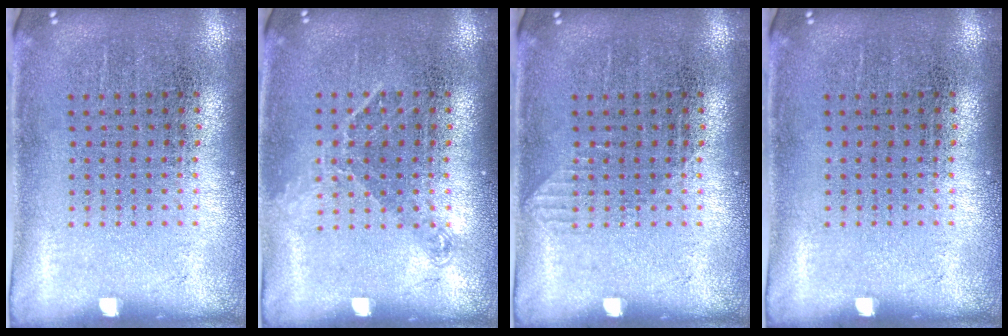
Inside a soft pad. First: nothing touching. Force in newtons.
{"total": 1.1, "press": 0.8, "slide": 0.6}
{"total": 0.6, "press": 0.5, "slide": 0.2}
{"total": 0.0}